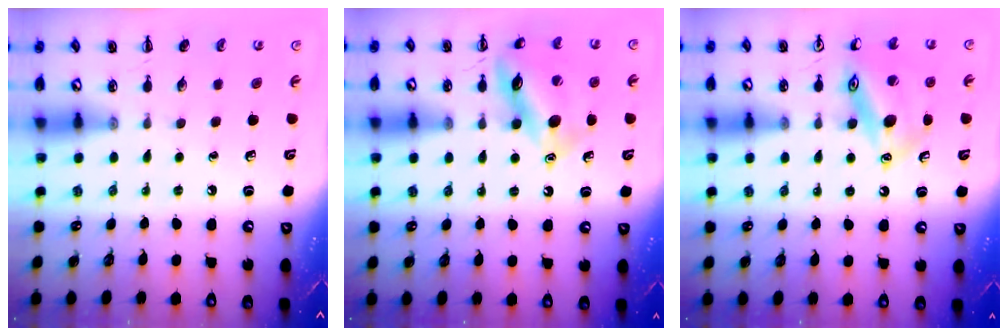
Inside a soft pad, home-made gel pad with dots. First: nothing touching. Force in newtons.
{"total": 15.0, "press": 15.0, "slide": 1.4}
{"total": 16.8, "press": 16.7, "slide": 1.8}